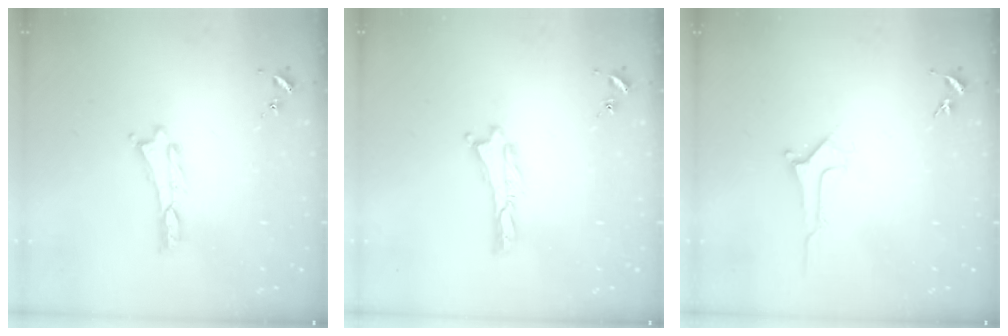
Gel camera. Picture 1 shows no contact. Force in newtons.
{"total": 0.0}
{"total": 1.0, "press": 1.0, "slide": 0.0}